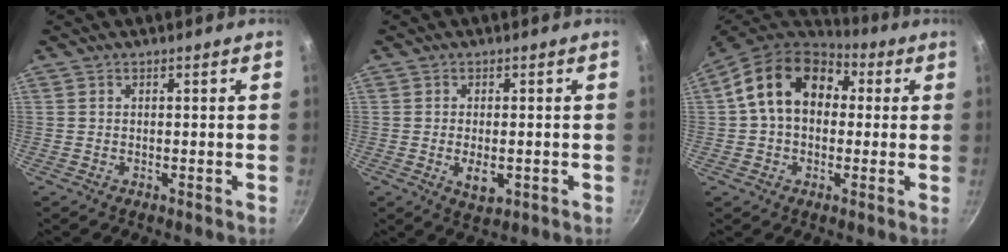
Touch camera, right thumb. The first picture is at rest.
{"total": 4.4, "force": [-1.0, 2.2, 3.7], "torque": [-0.059, -0.004, -0.007]}
{"total": 15.9, "force": [3.0, 11.6, 10.4], "torque": [-0.145, 0.030, 0.033]}